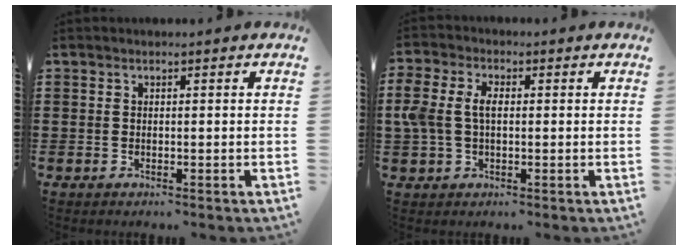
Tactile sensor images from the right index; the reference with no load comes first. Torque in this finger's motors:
{"motor_torque": [1.11, 0.10, 0.22, 0.14]}